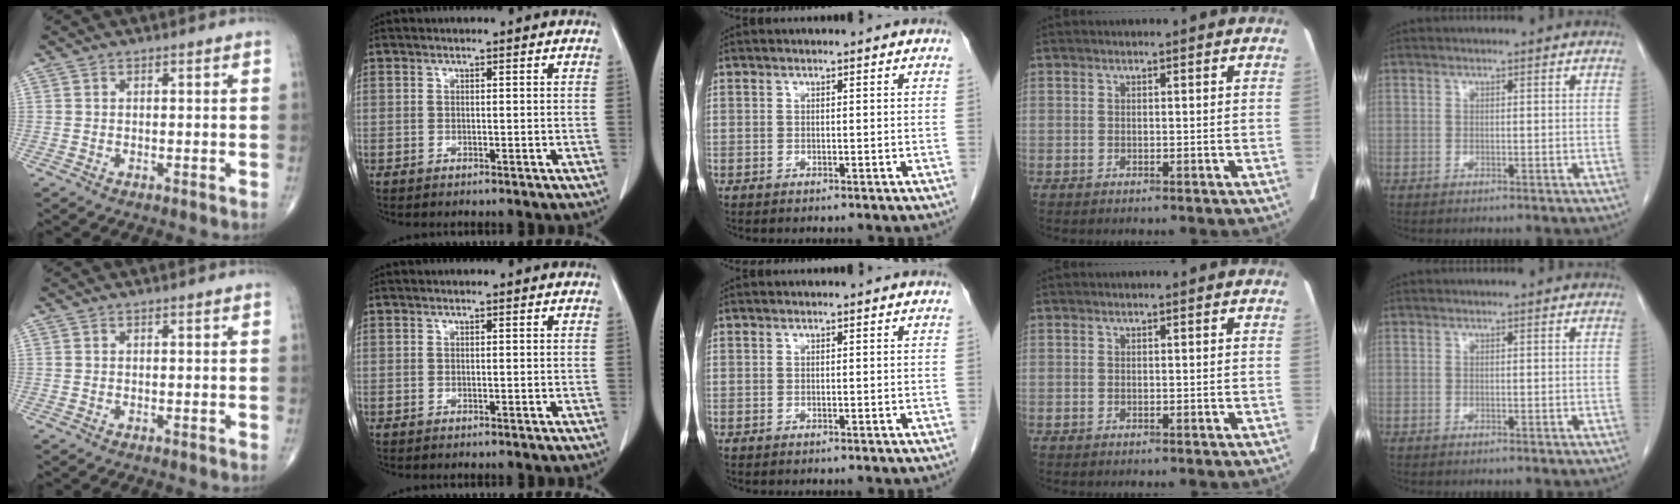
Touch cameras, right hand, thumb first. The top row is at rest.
{}